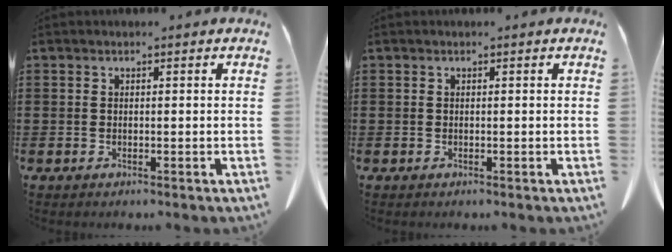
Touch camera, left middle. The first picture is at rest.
{"total": 0.0}